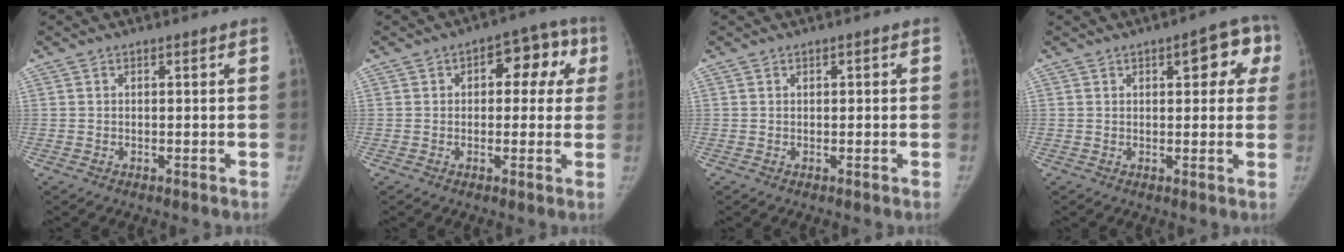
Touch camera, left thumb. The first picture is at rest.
{"total": 9.5, "force": [2.5, 5.7, 7.2], "torque": [-0.039, 0.022, 0.022]}
{"total": 0.6, "force": [0.2, 0.4, 0.4], "torque": [-0.001, 0.001, 0.001]}
{"total": 7.8, "force": [2.9, 3.7, 6.2], "torque": [-0.033, 0.007, 0.026]}